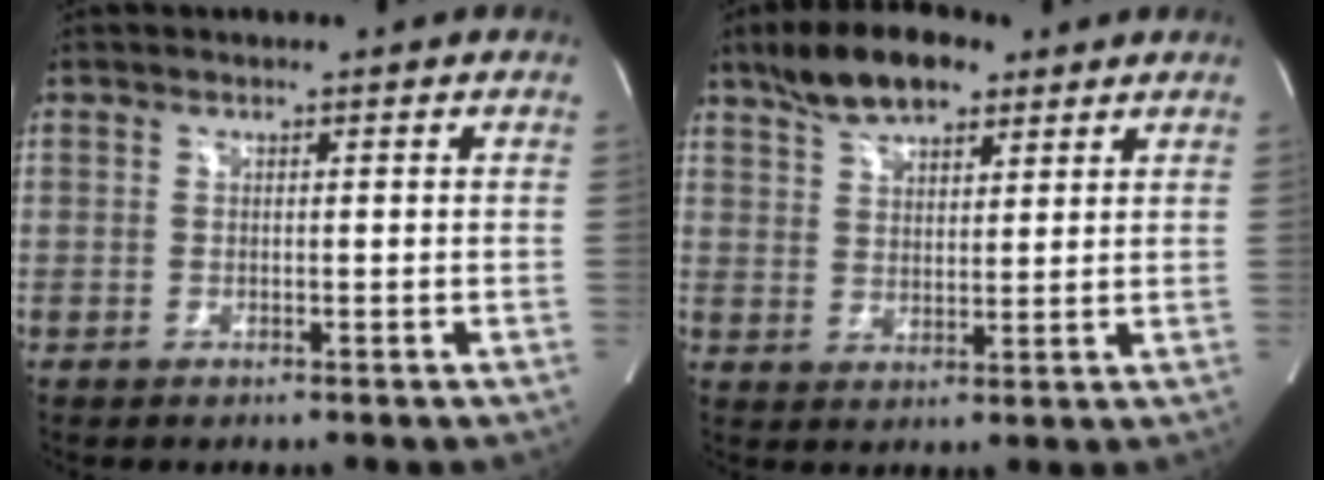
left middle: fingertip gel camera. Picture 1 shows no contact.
{"total": 9.4, "force": [6.6, 3.8, 5.5], "torque": [-0.100, 0.017, 0.118]}